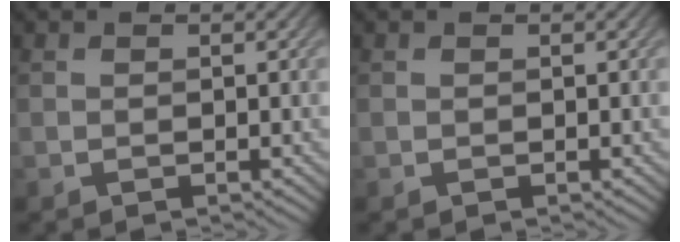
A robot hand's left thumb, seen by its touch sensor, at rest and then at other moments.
{"total": 0.0}